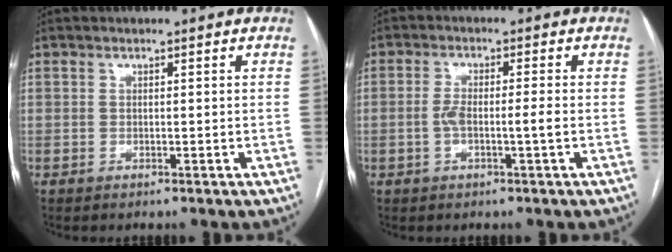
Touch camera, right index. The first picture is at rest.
{"total": 3.9, "force": [-0.9, 0.3, 3.8], "torque": [-0.076, 0.008, -0.015]}